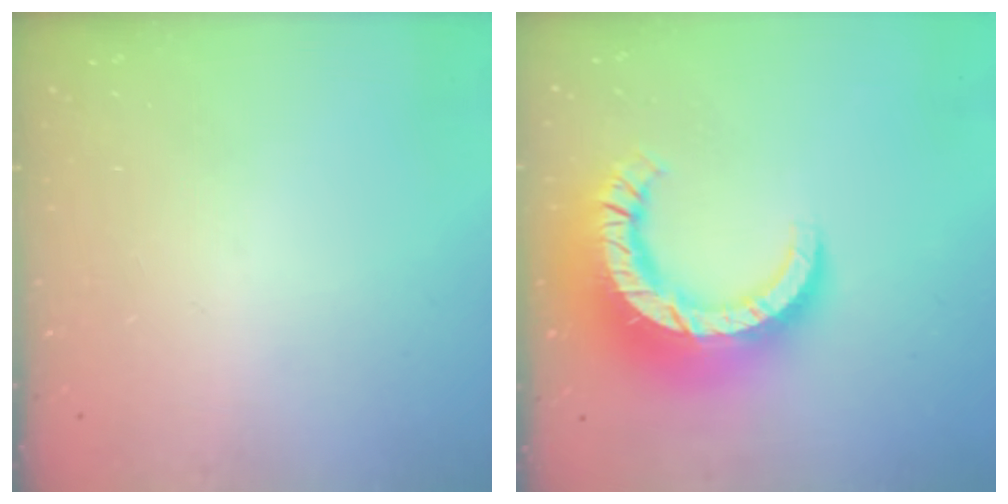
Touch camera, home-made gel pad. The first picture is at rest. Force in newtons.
{"total": 18.8, "press": 18.7, "slide": 2.1}